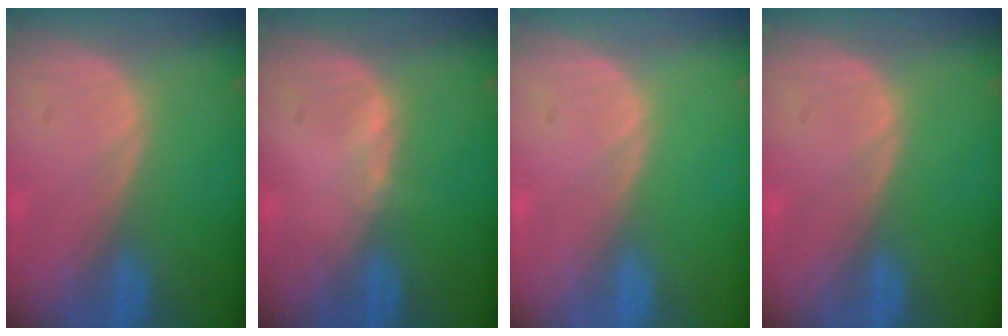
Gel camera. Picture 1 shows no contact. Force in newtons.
{"total": 0.6, "press": 0.5, "slide": 0.3}
{"total": 0.0}
{"total": 0.0}